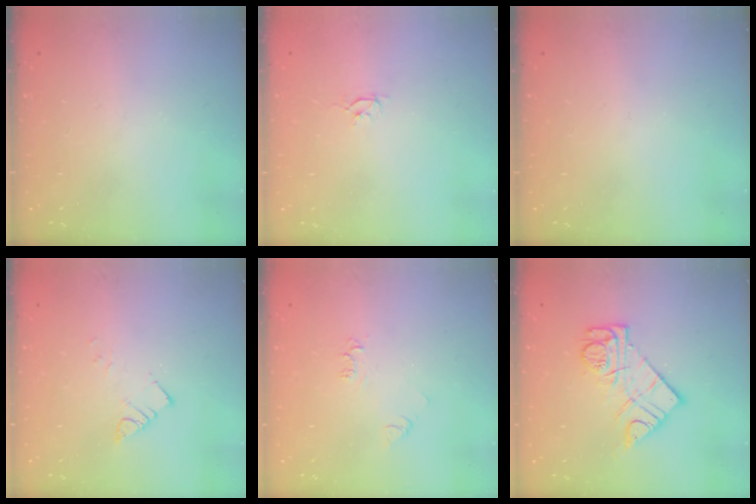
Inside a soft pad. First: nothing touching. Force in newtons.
{"total": 2.6, "press": 2.6, "slide": 0.3}
{"total": 0.0}
{"total": 4.4, "press": 4.4, "slide": 0.1}
{"total": 4.3, "press": 4.3, "slide": 0.5}
{"total": 12.0, "press": 11.9, "slide": 1.1}